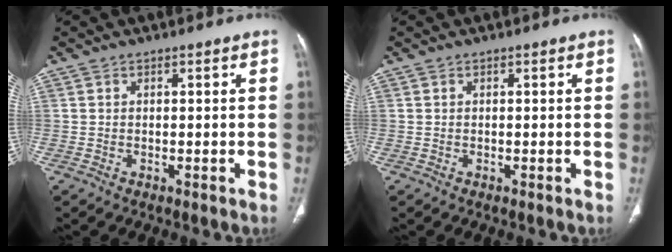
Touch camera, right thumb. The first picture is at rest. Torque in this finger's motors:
{"motor_torque": [-0.06, 0.07, -0.06, -0.02, 0.00]}